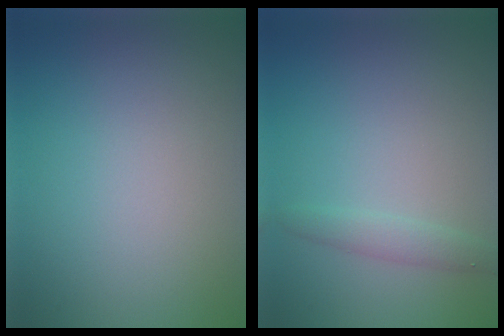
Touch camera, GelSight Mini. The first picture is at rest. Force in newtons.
{"total": 1.6, "press": 1.6, "slide": 0.1}